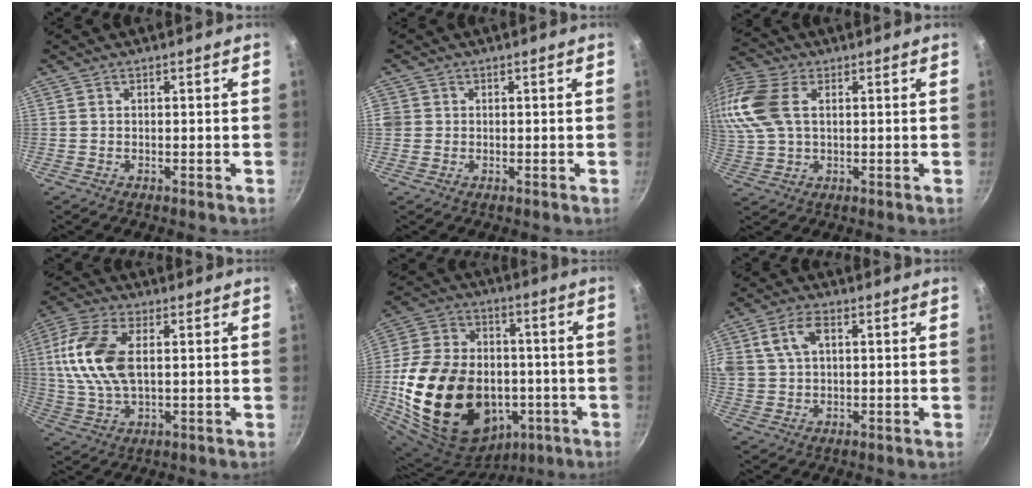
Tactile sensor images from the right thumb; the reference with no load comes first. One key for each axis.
{"total": 2.1, "fx": 0.0, "fy": 2.0, "fz": 0.6, "tx": -0.007, "ty": 0.005, "tz": -0.004}
{"total": 14.9, "fx": 3.7, "fy": 9.7, "fz": 10.6, "tx": -0.244, "ty": 0.021, "tz": 0.067}
{"total": 13.5, "fx": 2.2, "fy": 7.2, "fz": 11.2, "tx": -0.227, "ty": 0.008, "tz": 0.036}
{"total": 28.8, "fx": -5.6, "fy": 20.6, "fz": 19.4, "tx": -0.340, "ty": 0.047, "tz": -0.075}
{"total": 7.9, "fx": 2.4, "fy": 5.0, "fz": 5.6, "tx": -0.103, "ty": 0.008, "tz": 0.043}